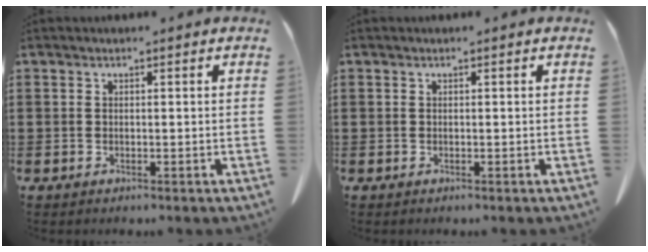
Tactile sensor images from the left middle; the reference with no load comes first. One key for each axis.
{"total": 0.0}